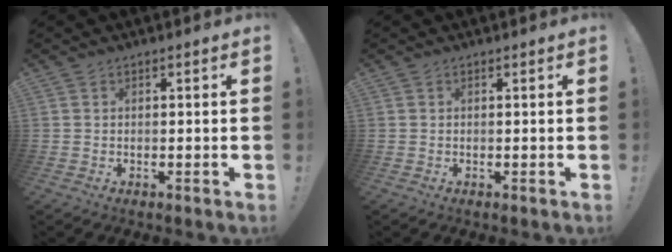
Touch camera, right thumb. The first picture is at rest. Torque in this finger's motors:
{"motor_torque": [0.00, 0.00, 0.00, 0.00, 0.00]}